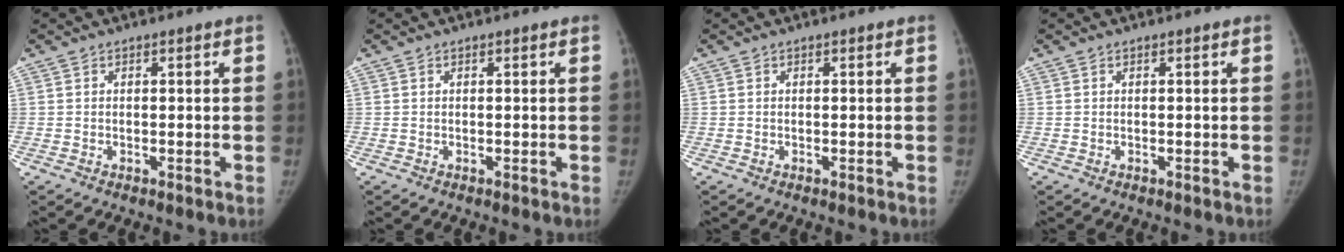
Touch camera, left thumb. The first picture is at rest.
{"total": 0.0}
{"total": 0.0}
{"total": 0.0}